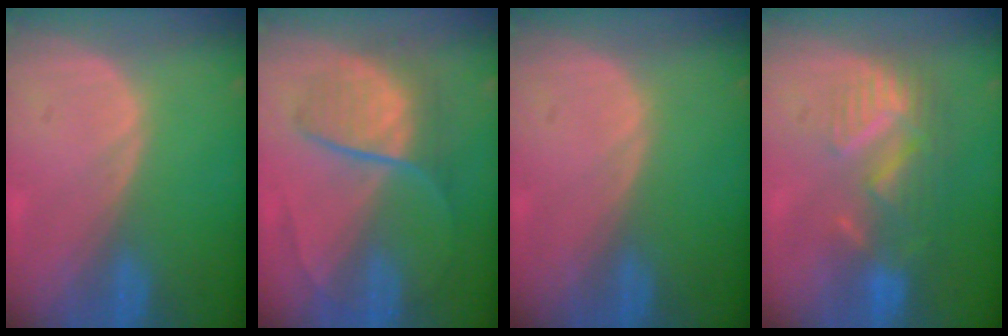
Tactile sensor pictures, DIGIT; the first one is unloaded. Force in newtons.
{"total": 7.0, "press": 6.9, "slide": 1.5}
{"total": 0.0}
{"total": 8.9, "press": 7.7, "slide": 4.4}